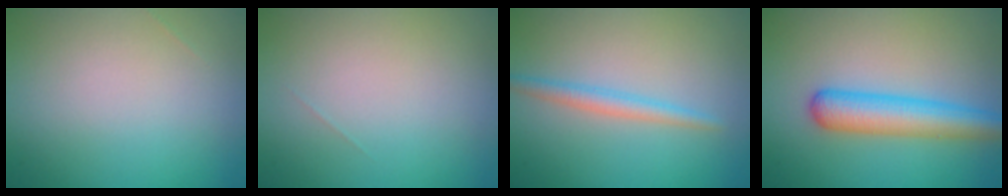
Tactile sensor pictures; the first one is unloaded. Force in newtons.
{"total": 0.0}
{"total": 1.8, "press": 1.8, "slide": 0.1}
{"total": 4.7, "press": 4.7, "slide": 0.2}